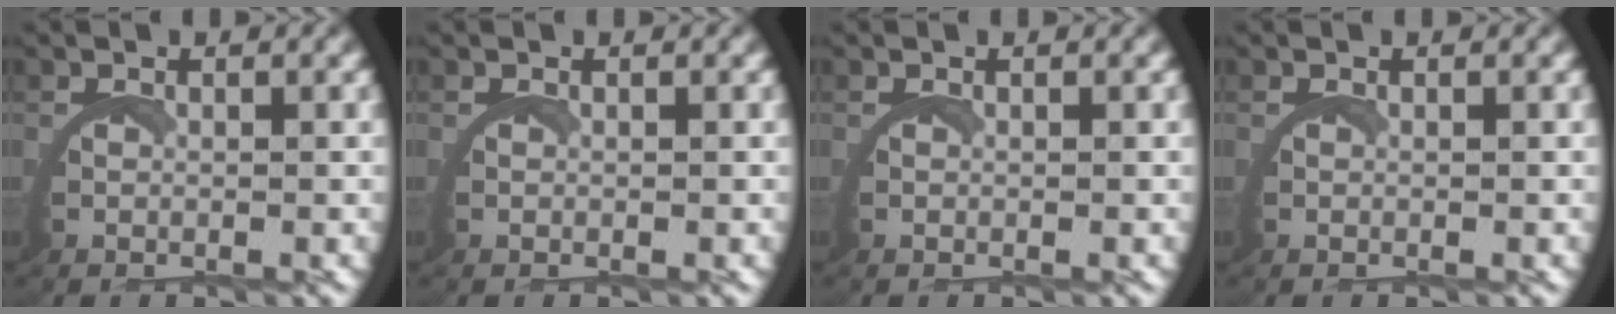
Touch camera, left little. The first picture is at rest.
{"total": 0.0}
{"total": 0.0}
{"total": 0.0}